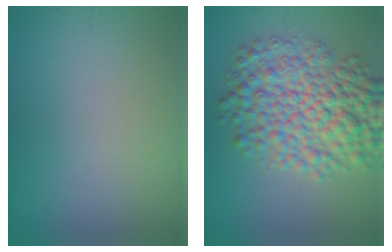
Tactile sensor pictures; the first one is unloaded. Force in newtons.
{"total": 8.6, "press": 8.6, "slide": 0.0}